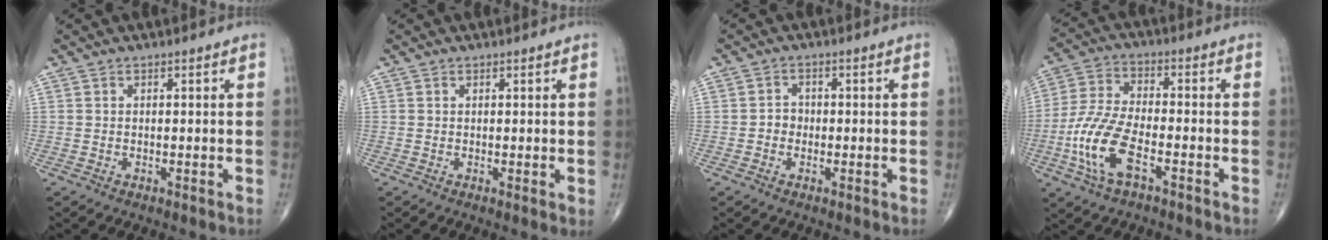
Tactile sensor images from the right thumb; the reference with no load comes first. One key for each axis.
{"total": 1.0, "fx": 0.3, "fy": 0.3, "fz": 0.9, "tx": -0.018, "ty": -0.004, "tz": 0.003}
{"total": 2.2, "fx": -0.6, "fy": 1.9, "fz": 0.9, "tx": -0.001, "ty": 0.008, "tz": -0.015}
{"total": 12.0, "fx": -4.7, "fy": 5.1, "fz": 9.8, "tx": -0.219, "ty": 0.021, "tz": -0.093}